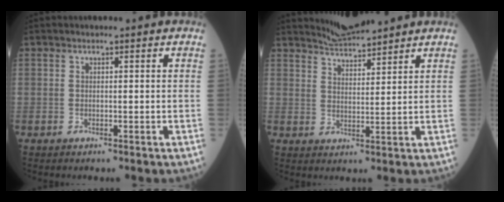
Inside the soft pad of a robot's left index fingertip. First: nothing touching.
{"total": 4.8, "force": [4.7, 0.0, 0.6], "torque": [-0.020, 0.009, 0.091]}